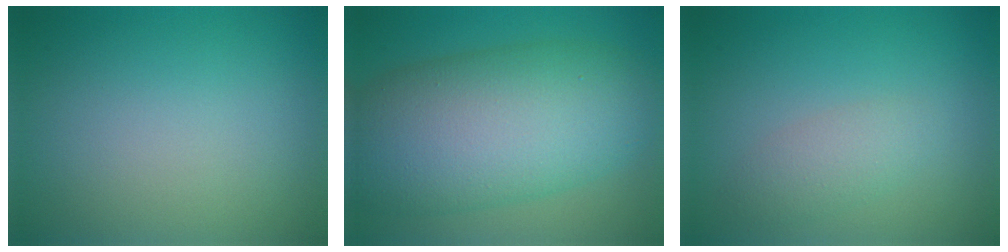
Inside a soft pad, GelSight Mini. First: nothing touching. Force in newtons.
{"total": 12.2, "press": 12.2, "slide": 0.5}
{"total": 2.1, "press": 2.1, "slide": 0.0}